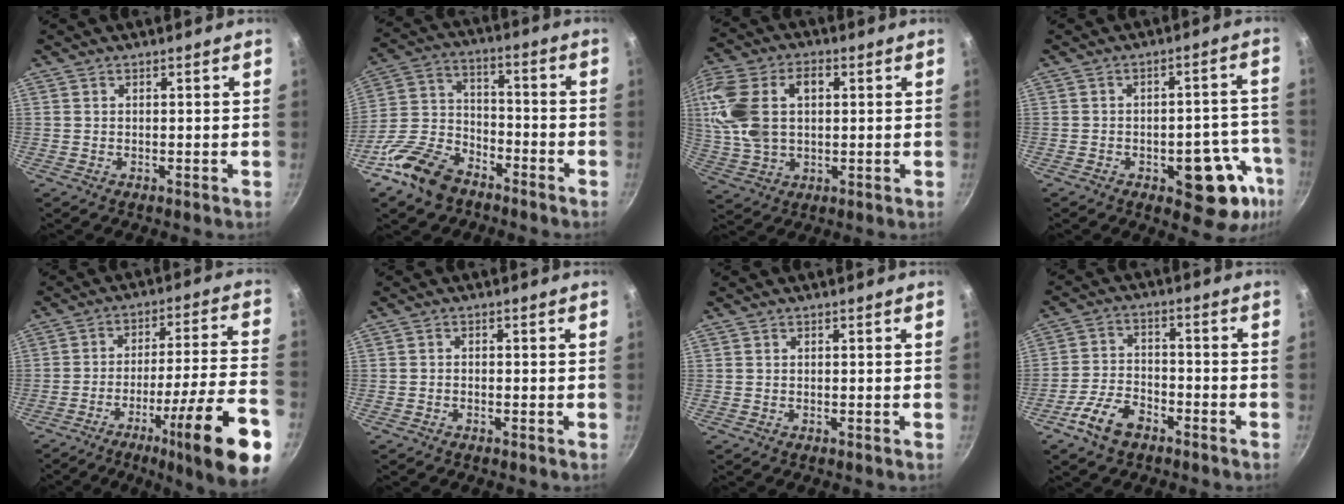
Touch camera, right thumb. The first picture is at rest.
{"total": 14.2, "force": [-9.3, 8.3, 6.8], "torque": [-0.117, 0.067, -0.188]}
{"total": 15.1, "force": [3.0, 9.8, 11.2], "torque": [-0.217, 0.010, 0.054]}
{"total": 14.2, "force": [-5.9, 7.0, 10.8], "torque": [-0.061, 0.033, -0.073]}
{"total": 20.8, "force": [-10.6, 2.1, 17.8], "torque": [-0.242, 0.044, -0.158]}
{"total": 0.8, "force": [-0.6, 0.3, 0.3], "torque": [-0.011, 0.005, -0.014]}
{"total": 0.0}
{"total": 8.2, "force": [-5.1, 4.4, 4.7], "torque": [-0.081, 0.036, -0.099]}